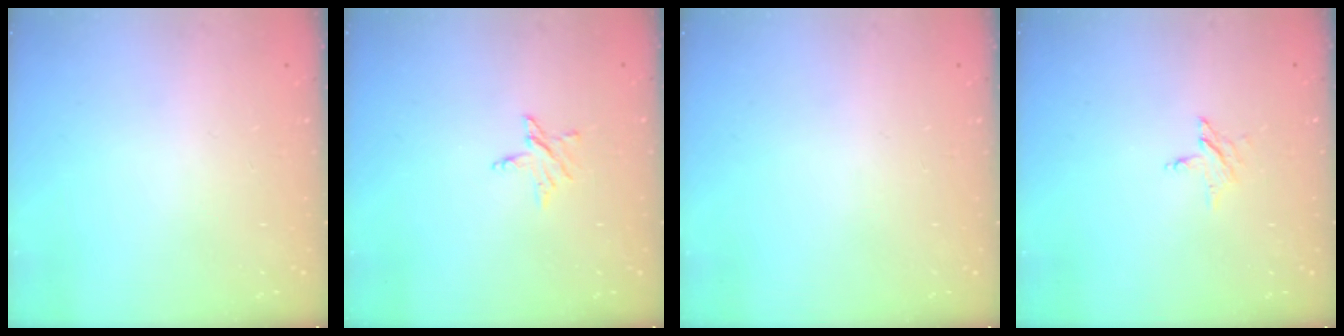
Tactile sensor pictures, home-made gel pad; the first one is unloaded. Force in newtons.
{"total": 3.9, "press": 3.9, "slide": 0.3}
{"total": 0.0}
{"total": 3.2, "press": 3.2, "slide": 0.4}